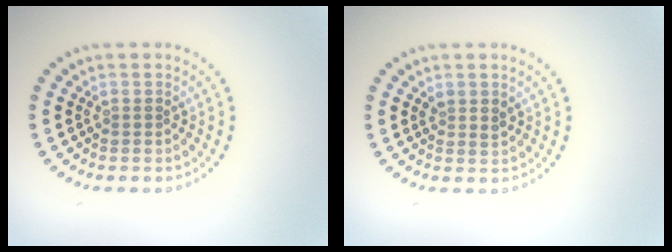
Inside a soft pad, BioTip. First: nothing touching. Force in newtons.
{"total": 1.0, "press": 0.9, "slide": 0.5}